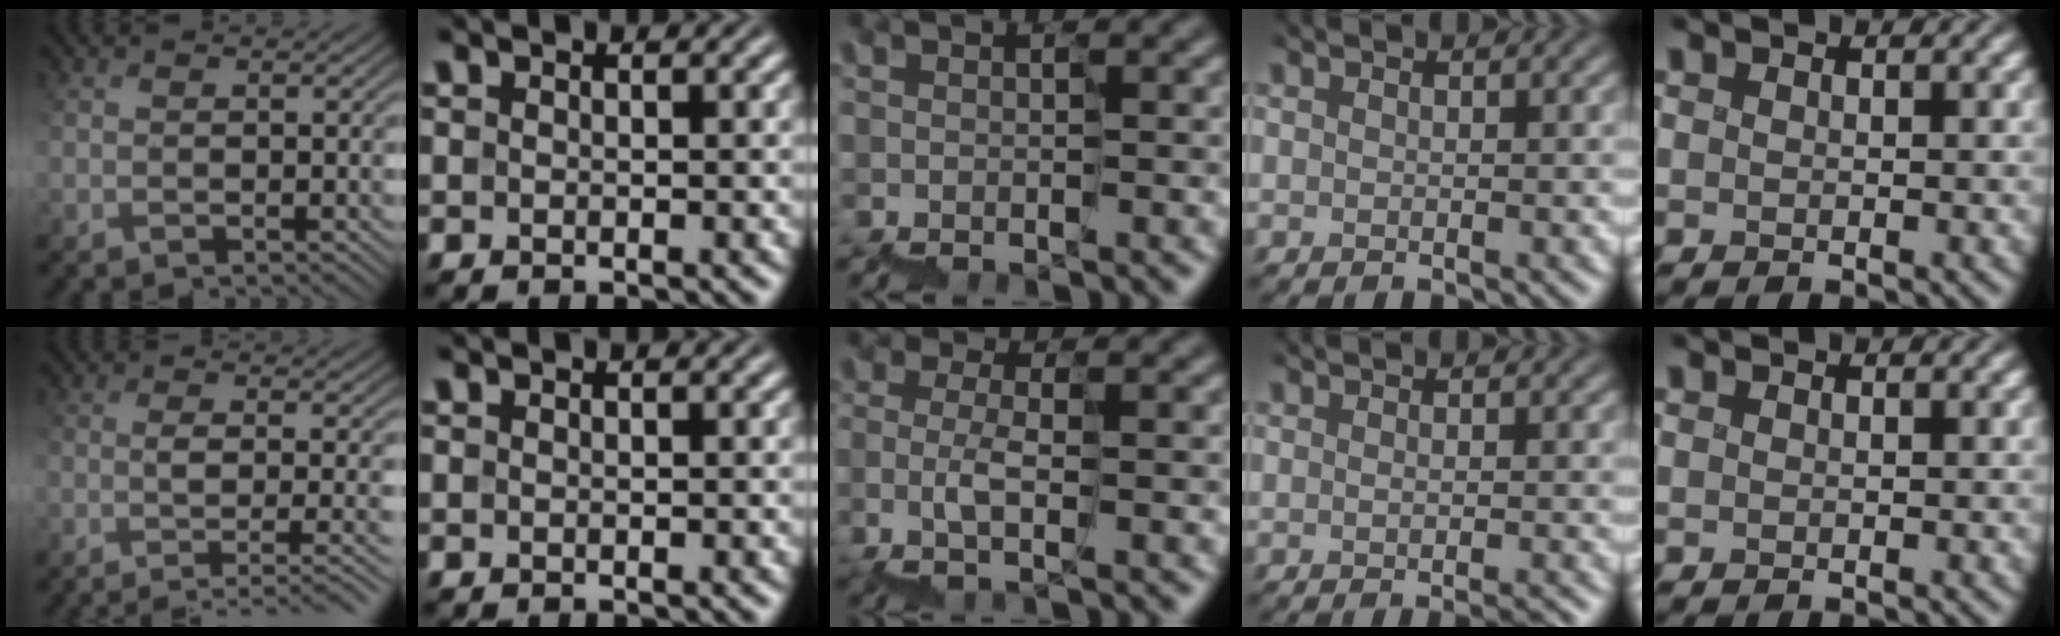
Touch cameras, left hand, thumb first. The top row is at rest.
{"thumb": {"total": 6.5, "force": [-3.0, 1.9, 5.4], "torque": [-0.078, -0.006, -0.043]}, "middle": {"total": 1.3, "force": [-0.6, 0.4, 1.1], "torque": [-0.029, 0.007, -0.009]}, "ring": {"total": 1.2, "force": [-0.7, -0.2, 1.0], "torque": [-0.009, 0.001, -0.011]}}